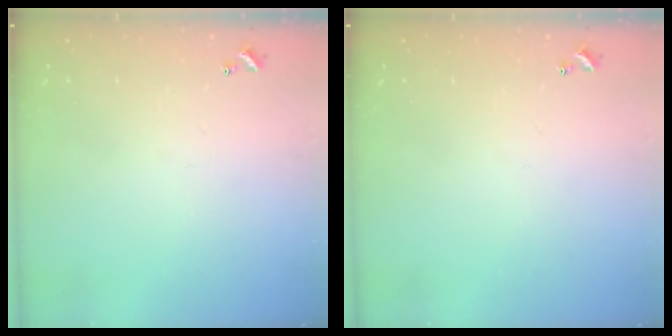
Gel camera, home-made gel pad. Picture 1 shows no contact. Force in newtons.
{"total": 0.0}